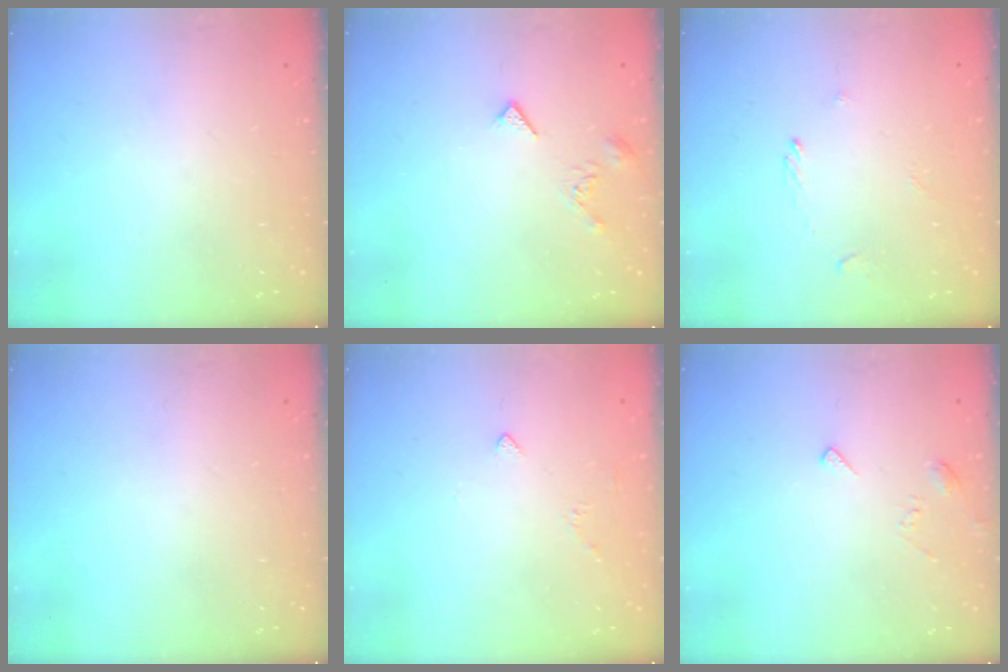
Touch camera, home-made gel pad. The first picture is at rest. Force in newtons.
{"total": 3.0, "press": 2.9, "slide": 0.4}
{"total": 1.1, "press": 0.9, "slide": 0.5}
{"total": 0.0}
{"total": 2.0, "press": 2.0, "slide": 0.6}
{"total": 5.8, "press": 5.7, "slide": 0.6}